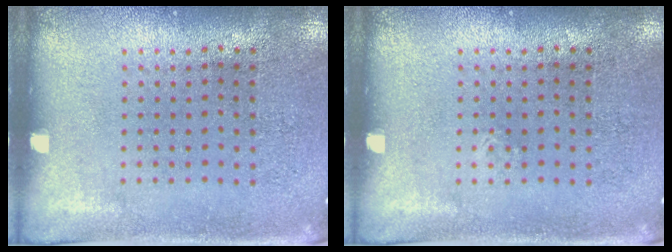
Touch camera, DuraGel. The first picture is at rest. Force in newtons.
{"total": 0.0}